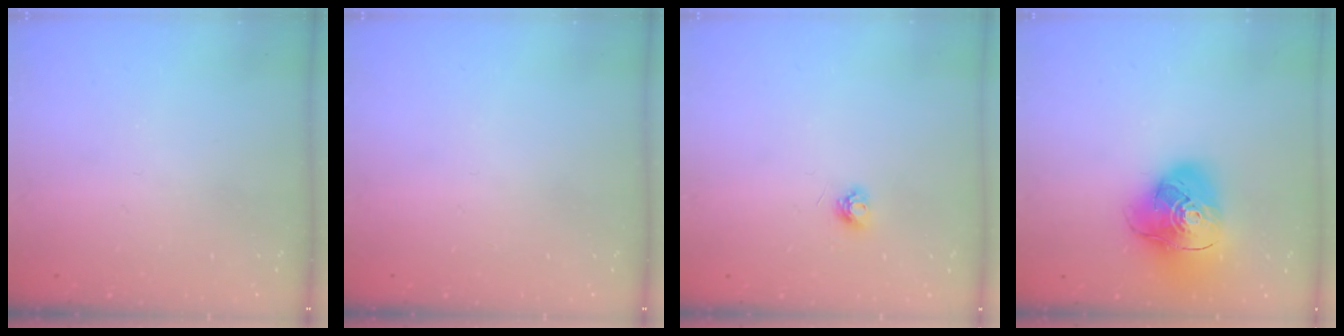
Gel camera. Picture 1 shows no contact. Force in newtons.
{"total": 0.0}
{"total": 4.4, "press": 4.4, "slide": 0.6}
{"total": 16.7, "press": 16.6, "slide": 2.3}